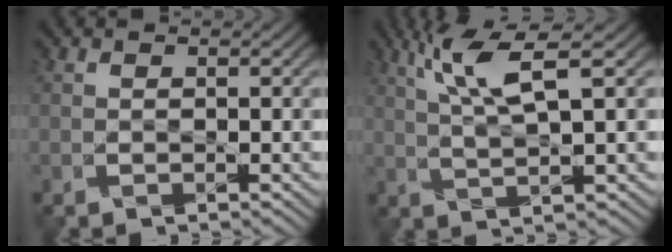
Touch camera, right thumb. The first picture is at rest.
{"total": 6.5, "force": [3.0, 0.1, 5.7], "torque": [-0.130, 0.013, 0.068]}